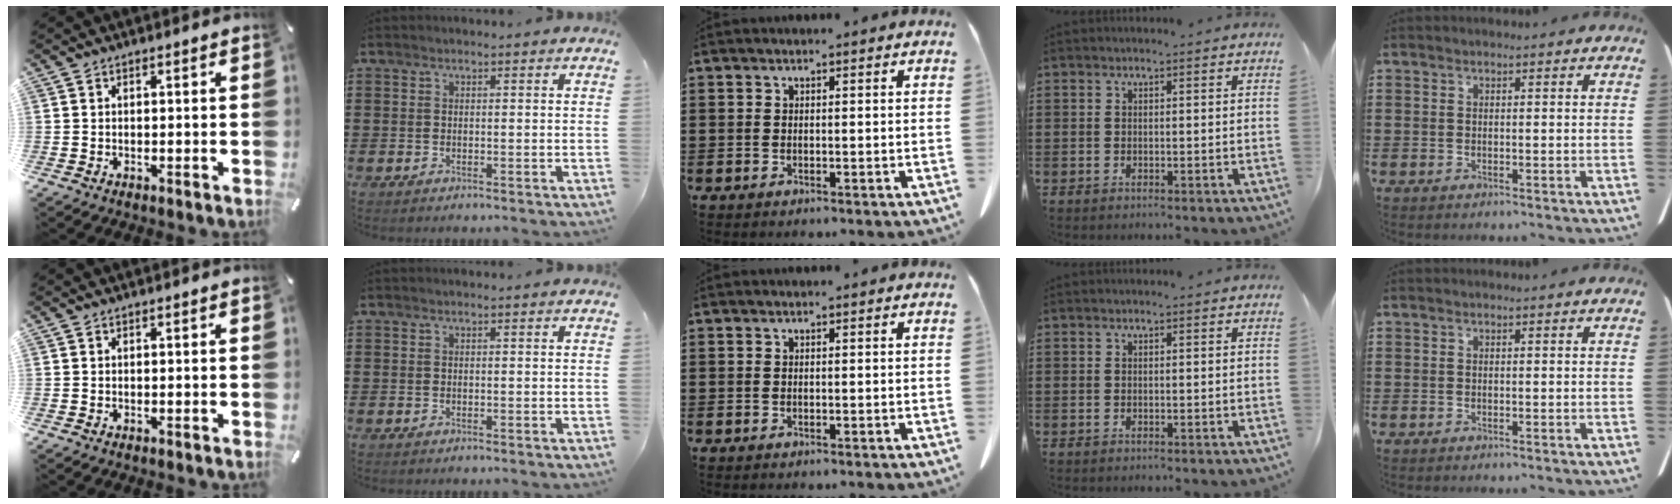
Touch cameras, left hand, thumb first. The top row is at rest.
{}